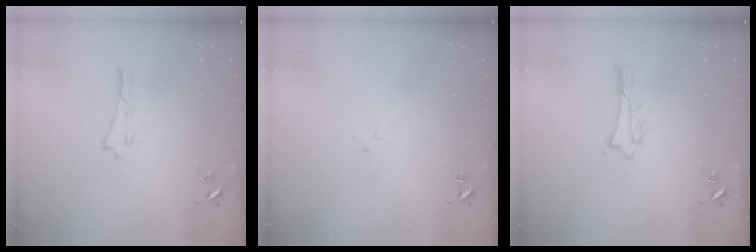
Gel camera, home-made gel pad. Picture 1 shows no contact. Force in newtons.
{"total": 1.4, "press": 1.4, "slide": 0.2}
{"total": 0.8, "press": 0.8, "slide": 0.1}